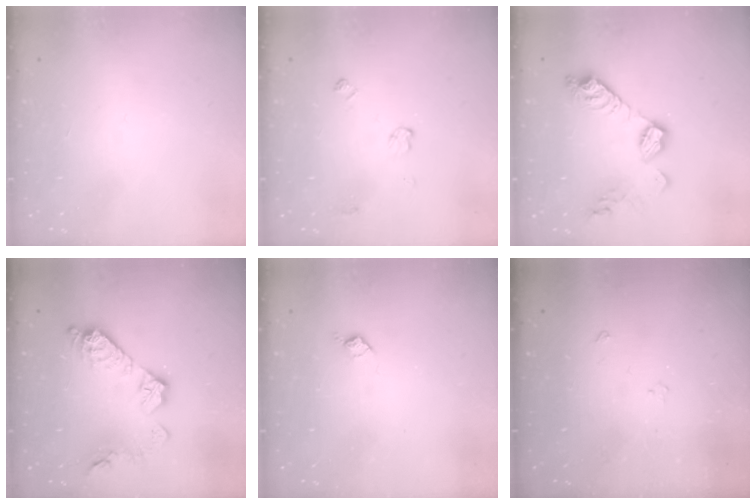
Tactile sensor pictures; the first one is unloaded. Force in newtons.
{"total": 5.0, "press": 5.0, "slide": 0.7}
{"total": 12.4, "press": 12.4, "slide": 0.8}
{"total": 12.9, "press": 12.9, "slide": 0.7}
{"total": 3.8, "press": 3.8, "slide": 0.6}
{"total": 3.0, "press": 2.9, "slide": 0.5}